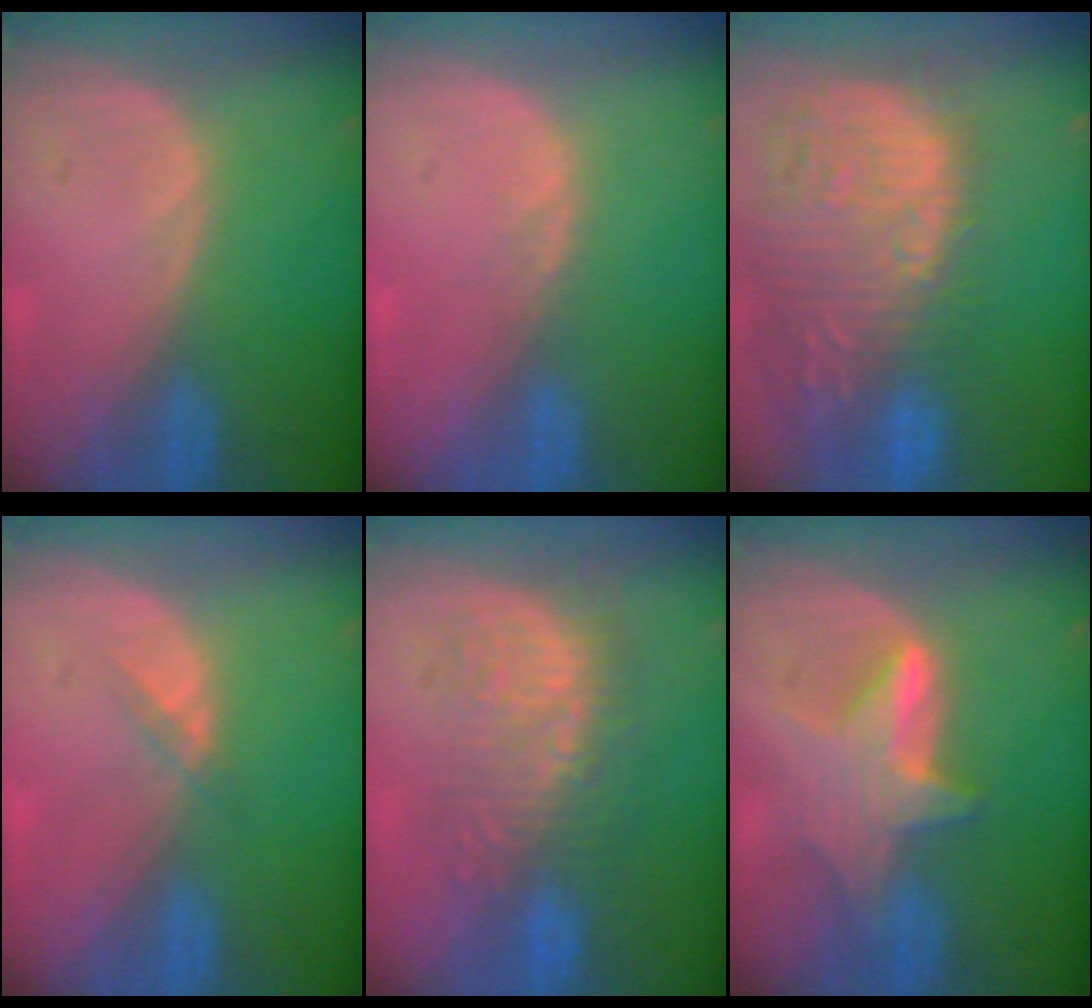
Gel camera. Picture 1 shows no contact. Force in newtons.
{"total": 0.8, "press": 0.8, "slide": 0.3}
{"total": 15.9, "press": 13.1, "slide": 9.0}
{"total": 1.4, "press": 1.1, "slide": 0.8}
{"total": 8.8, "press": 8.6, "slide": 1.7}
{"total": 6.5, "press": 6.4, "slide": 0.8}